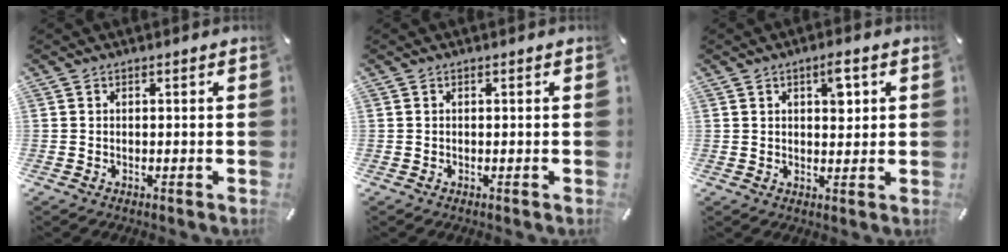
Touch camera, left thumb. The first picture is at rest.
{"total": 0.0}
{"total": 5.3, "force": [2.0, 2.5, 4.2], "torque": [-0.049, -0.009, 0.023]}